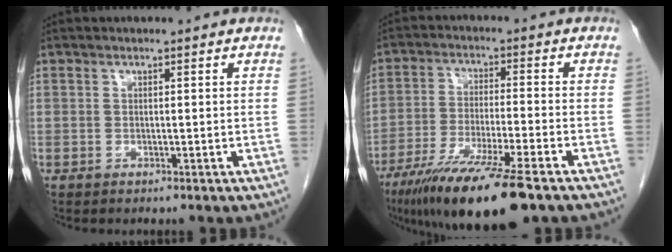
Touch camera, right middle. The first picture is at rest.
{"total": 15.5, "force": [-10.7, 0.4, 11.2], "torque": [-0.202, -0.048, -0.181]}